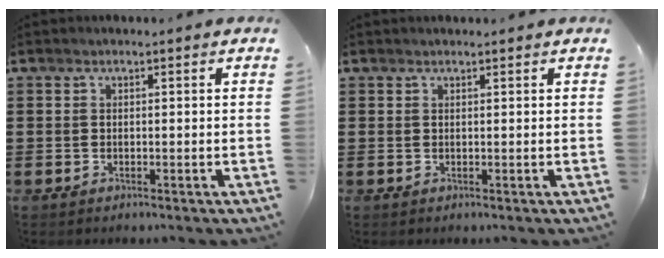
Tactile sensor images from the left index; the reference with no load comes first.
{"total": 0.5, "force": [0.5, -0.1, 0.1], "torque": [-0.004, 0.000, 0.011]}